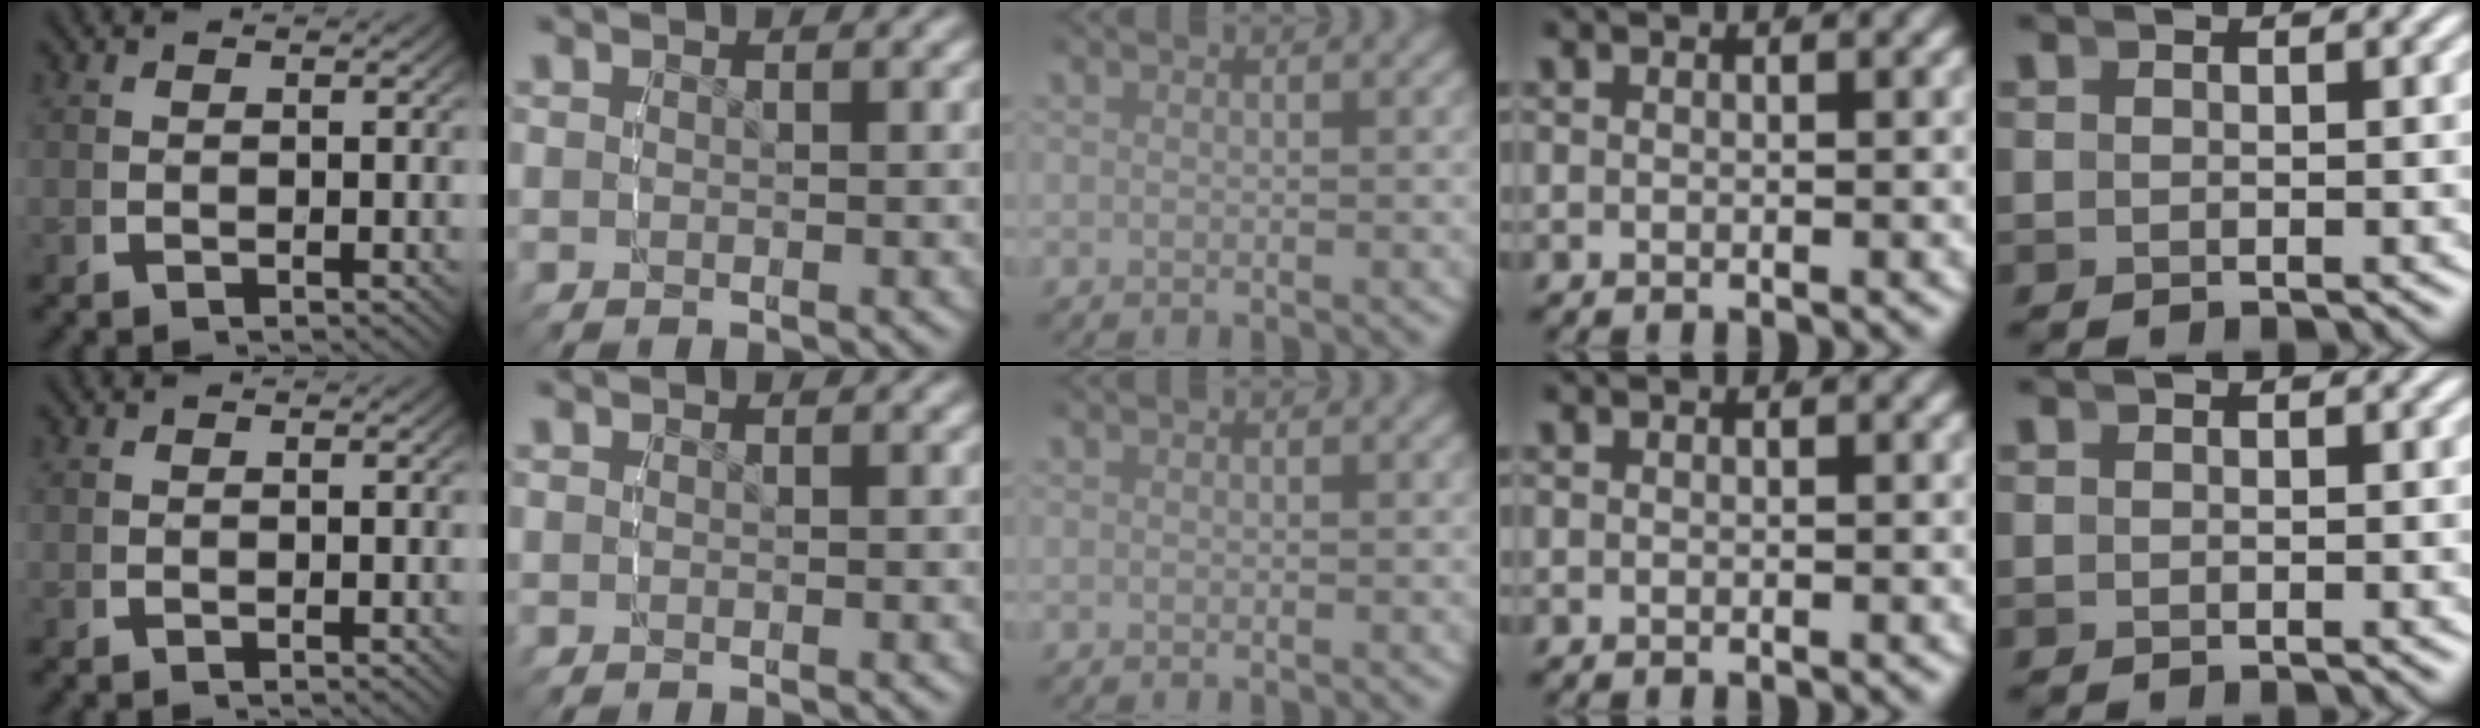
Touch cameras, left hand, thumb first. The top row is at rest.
{}